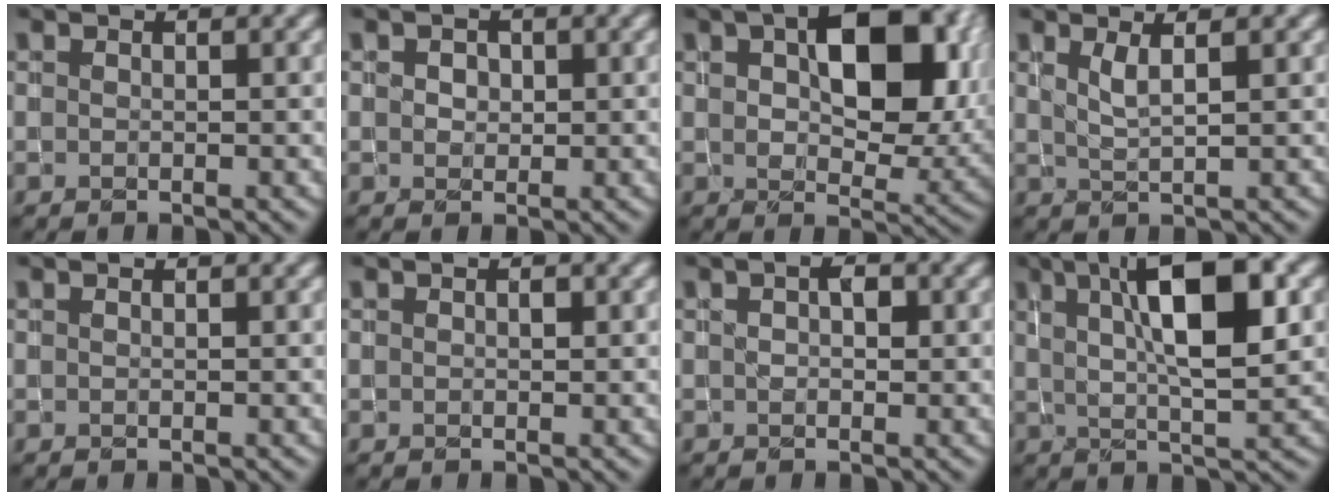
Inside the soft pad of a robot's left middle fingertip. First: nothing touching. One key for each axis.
{"total": 1.3, "fx": 0.3, "fy": 1.1, "fz": 0.6, "tx": -0.007, "ty": 0.004, "tz": 0.004}
{"total": 11.5, "fx": 3.2, "fy": 6.5, "fz": 8.9, "tx": -0.127, "ty": -0.002, "tz": 0.057}
{"total": 1.8, "fx": 0.8, "fy": 0.3, "fz": 1.6, "tx": -0.025, "ty": -0.004, "tz": 0.015}
{"total": 0.0}
{"total": 0.6, "fx": 0.0, "fy": 0.4, "fz": 0.5, "tx": -0.005, "ty": -0.001, "tz": 0.003}
{"total": 1.8, "fx": 0.2, "fy": 1.2, "fz": 1.3, "tx": -0.022, "ty": 0.000, "tz": 0.005}
{"total": 9.4, "fx": 3.0, "fy": 2.5, "fz": 8.6, "tx": -0.120, "ty": 0.009, "tz": 0.044}